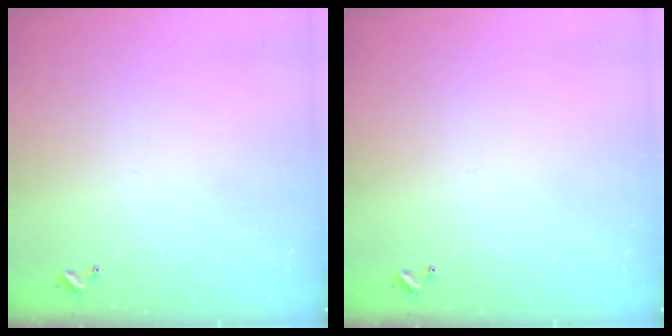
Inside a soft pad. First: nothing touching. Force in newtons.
{"total": 0.0}